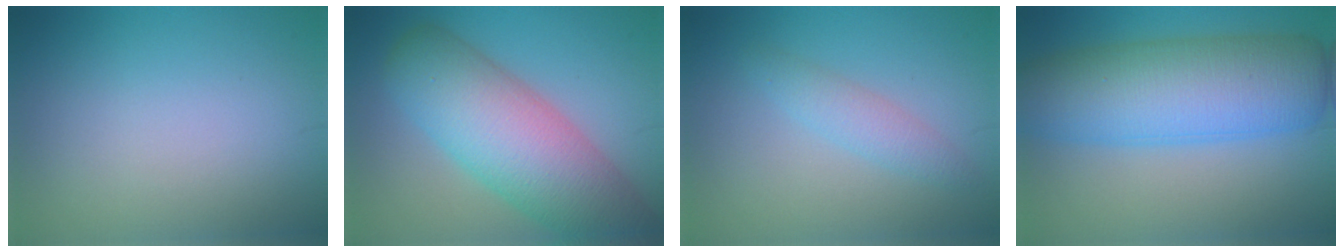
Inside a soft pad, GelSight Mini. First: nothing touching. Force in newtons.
{"total": 10.3, "press": 10.3, "slide": 0.5}
{"total": 2.1, "press": 2.1, "slide": 0.2}
{"total": 10.8, "press": 10.8, "slide": 0.2}